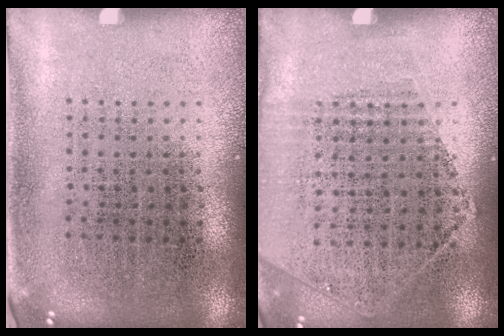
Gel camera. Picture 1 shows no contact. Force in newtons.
{"total": 1.2, "press": 1.0, "slide": 0.6}